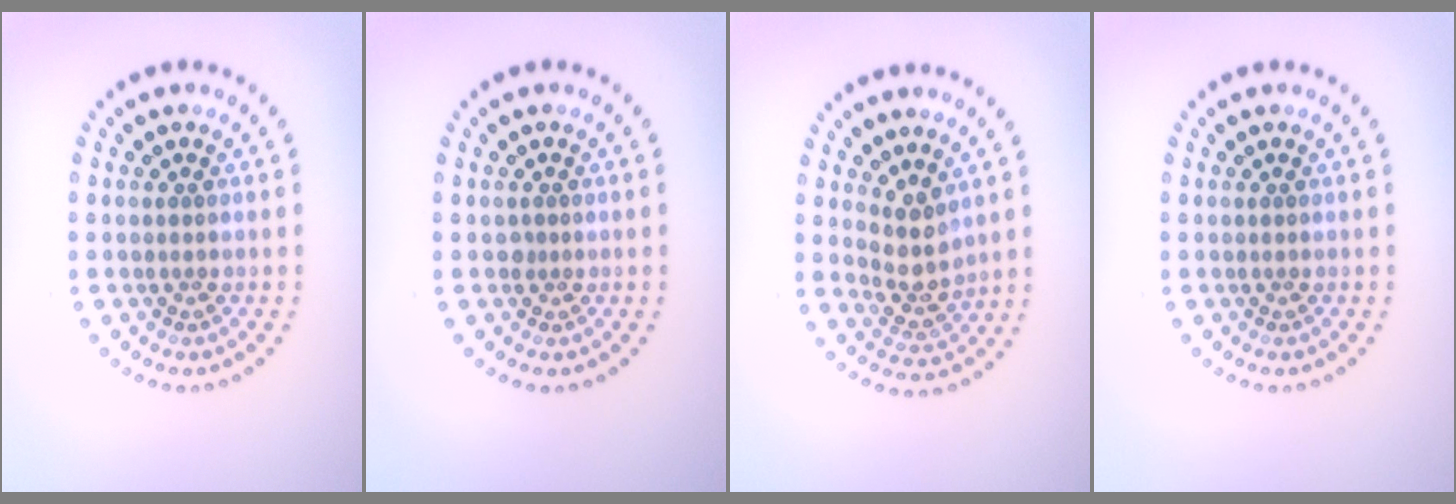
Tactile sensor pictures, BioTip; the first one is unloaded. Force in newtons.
{"total": 0.6, "press": 0.3, "slide": 0.5}
{"total": 3.0, "press": 2.4, "slide": 1.8}
{"total": 0.0}